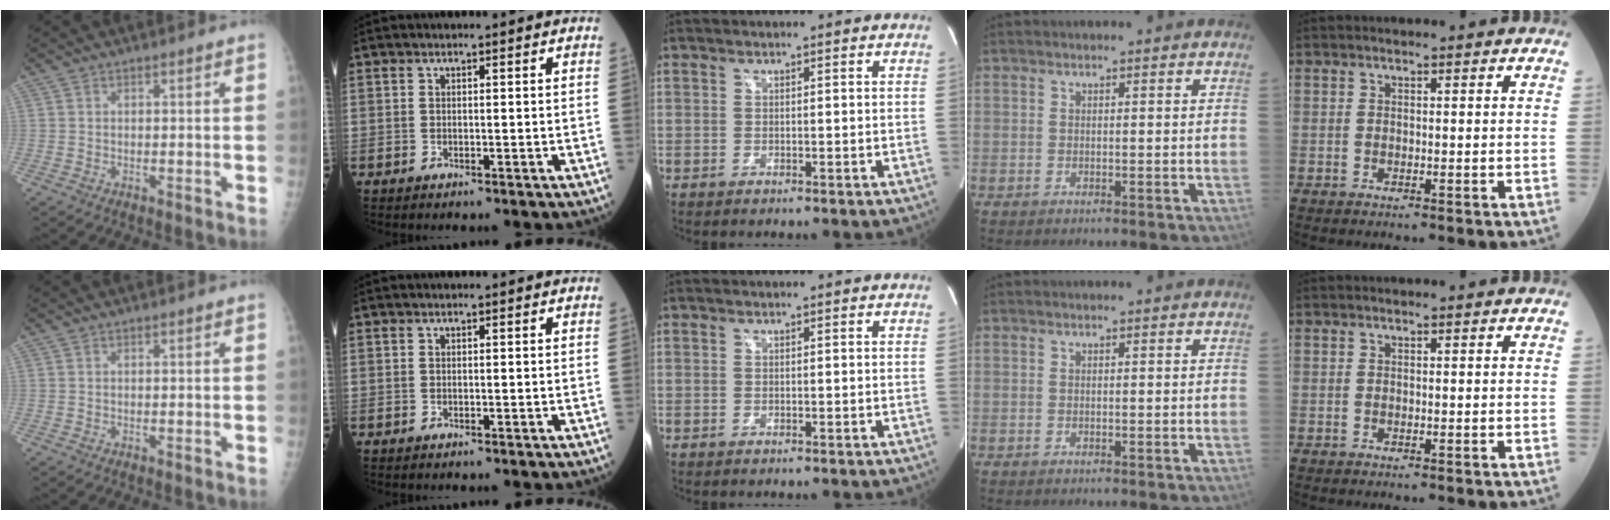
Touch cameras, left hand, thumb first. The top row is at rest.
{}